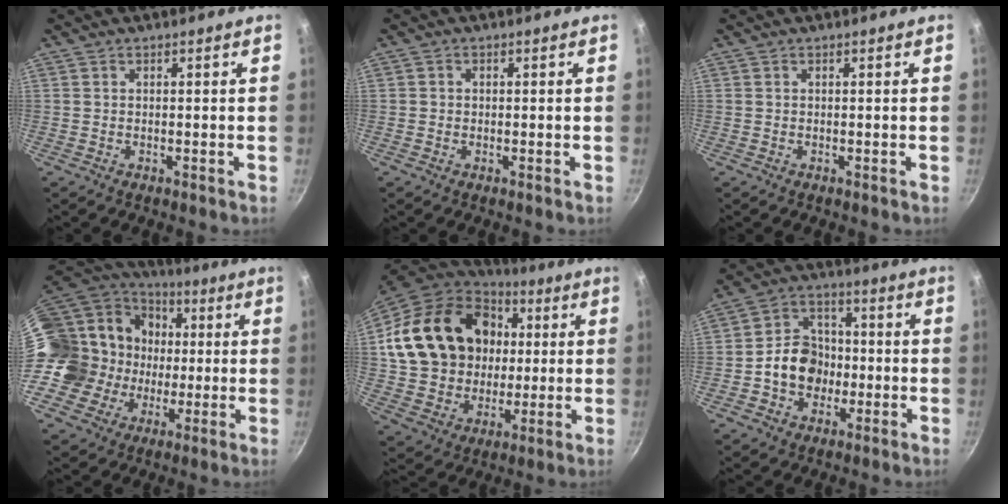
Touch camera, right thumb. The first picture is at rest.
{"total": 0.7, "force": [-0.1, 0.7, 0.2], "torque": [-0.001, 0.002, -0.003]}
{"total": 0.0}
{"total": 21.7, "force": [0.4, 18.9, 10.7], "torque": [-0.181, 0.048, 0.015]}
{"total": 25.0, "force": [4.3, 20.1, 14.2], "torque": [-0.238, 0.022, 0.088]}
{"total": 11.0, "force": [-1.9, 9.2, 5.7], "torque": [-0.058, 0.030, -0.044]}